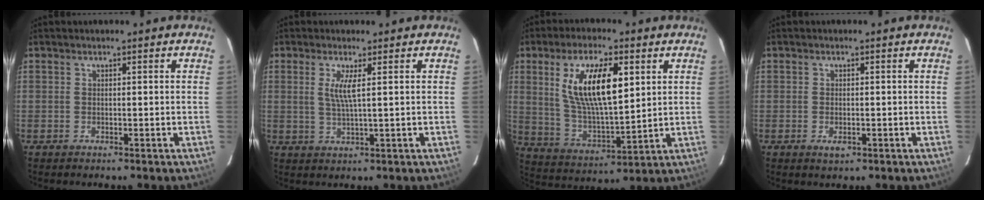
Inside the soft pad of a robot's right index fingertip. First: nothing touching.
{"total": 3.6, "force": [1.0, -0.2, 3.4], "torque": [-0.067, -0.006, 0.019]}
{"total": 15.4, "force": [5.1, 5.3, 13.5], "torque": [-0.254, 0.003, 0.102]}
{"total": 1.8, "force": [-0.6, 1.2, 1.3], "torque": [-0.022, -0.003, -0.009]}